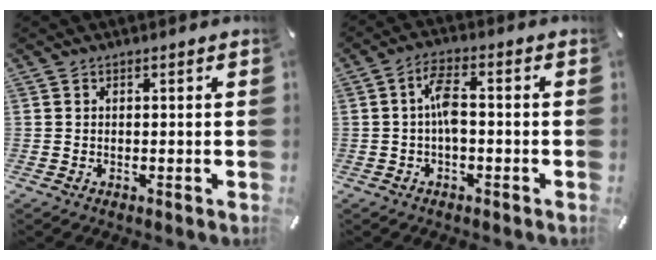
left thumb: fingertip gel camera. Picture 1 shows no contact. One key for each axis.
{"total": 5.7, "fx": -0.8, "fy": 2.5, "fz": 5.1, "tx": -0.106, "ty": 0.010, "tz": -0.017}